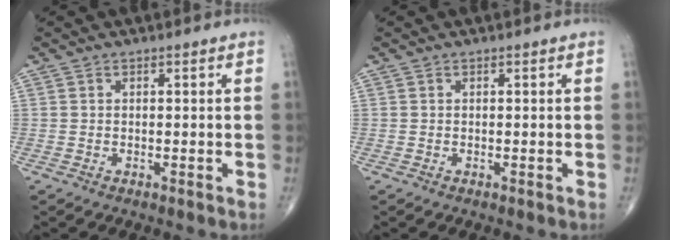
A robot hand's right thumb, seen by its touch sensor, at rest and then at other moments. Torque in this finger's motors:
{"motor_torque": [0.00, 0.00, 0.00, 0.00, 0.00]}